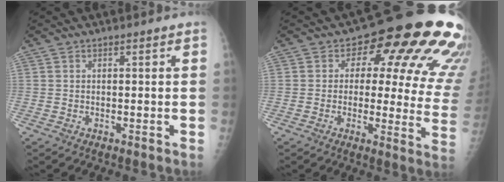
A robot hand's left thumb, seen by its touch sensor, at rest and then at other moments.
{"total": 21.3, "force": [9.3, 10.4, 16.1], "torque": [-0.146, -0.027, 0.096]}